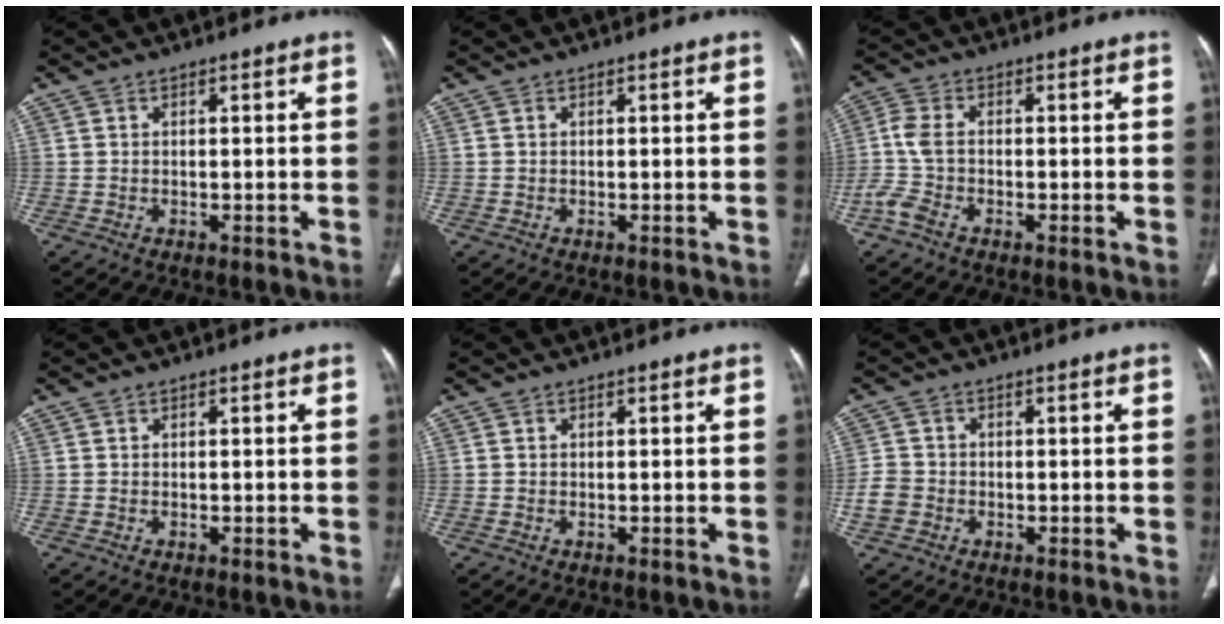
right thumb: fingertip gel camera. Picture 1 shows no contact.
{"total": 0.0}
{"total": 4.7, "force": [-1.9, 2.6, 3.4], "torque": [-0.100, 0.014, -0.047]}
{"total": 0.0}
{"total": 0.0}
{"total": 3.8, "force": [-1.4, 3.2, 1.5], "torque": [-0.029, 0.011, -0.031]}